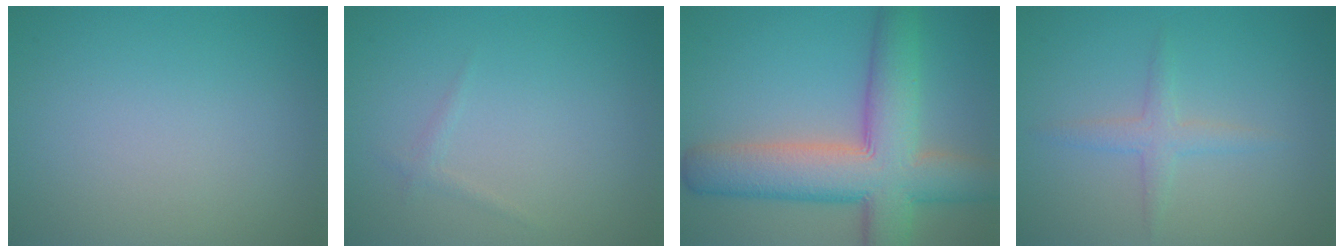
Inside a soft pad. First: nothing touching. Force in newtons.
{"total": 0.6, "press": 0.6, "slide": 0.1}
{"total": 10.5, "press": 10.4, "slide": 0.6}
{"total": 1.8, "press": 1.8, "slide": 0.1}